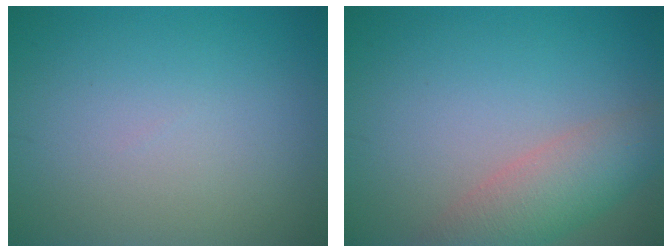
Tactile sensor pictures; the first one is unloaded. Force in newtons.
{"total": 5.1, "press": 5.1, "slide": 0.2}